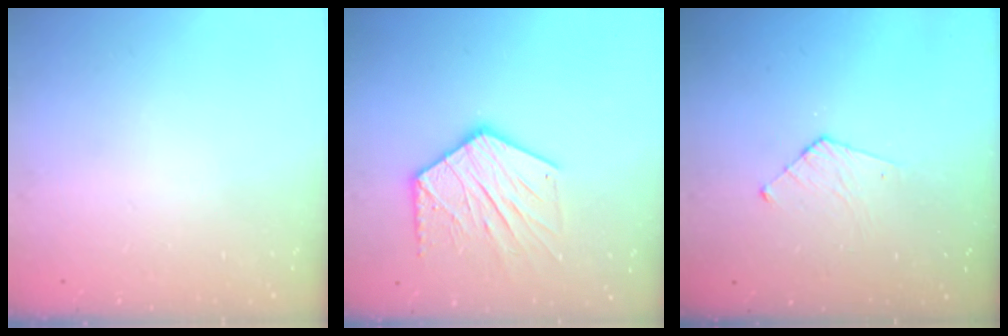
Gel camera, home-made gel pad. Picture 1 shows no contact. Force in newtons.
{"total": 16.7, "press": 16.6, "slide": 1.3}
{"total": 5.8, "press": 5.8, "slide": 0.5}